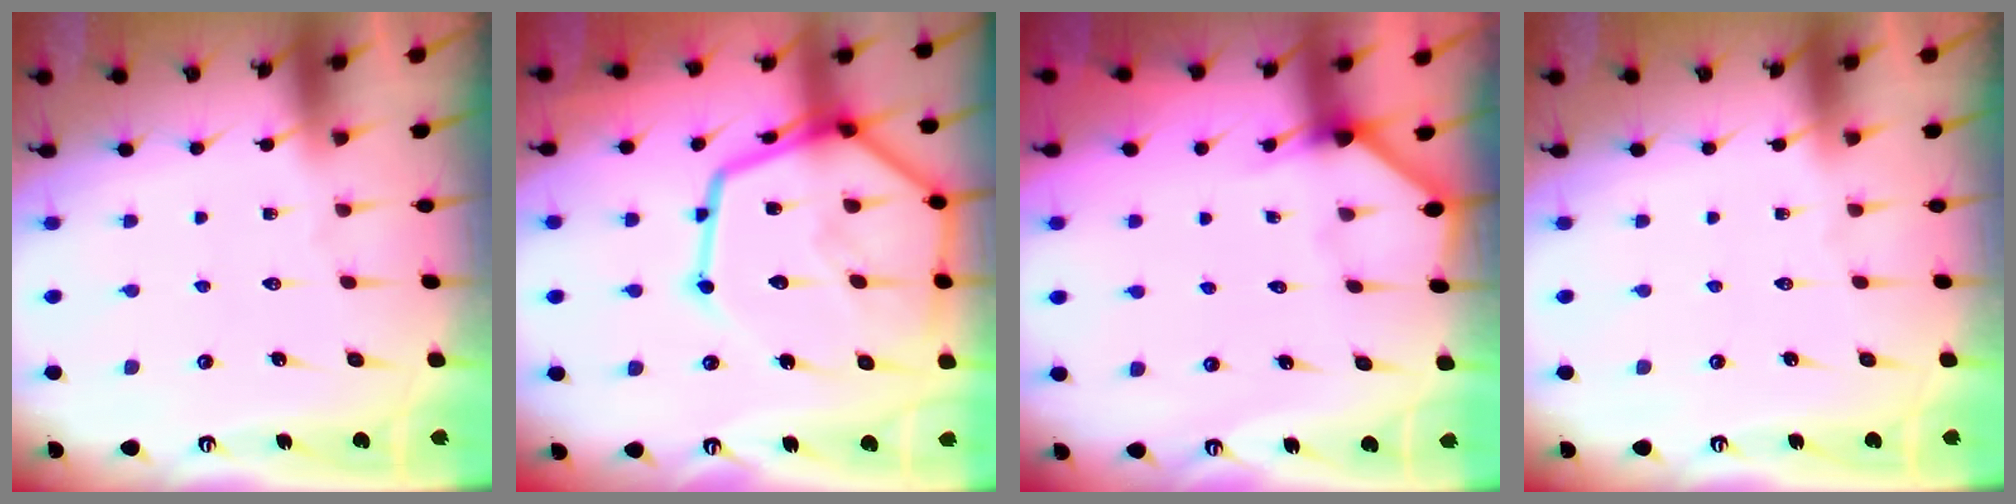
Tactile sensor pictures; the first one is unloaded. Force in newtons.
{"total": 25.3, "press": 25.2, "slide": 2.4}
{"total": 2.9, "press": 2.9, "slide": 0.2}
{"total": 0.0}